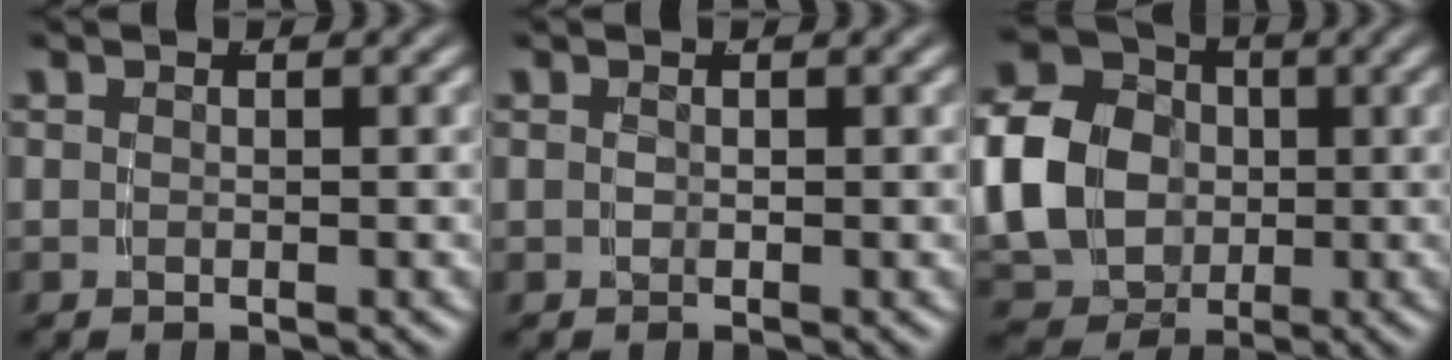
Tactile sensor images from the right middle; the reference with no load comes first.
{"total": 0.0}
{"total": 14.4, "force": [-0.2, 12.7, 6.8], "torque": [-0.166, -0.037, -0.004]}